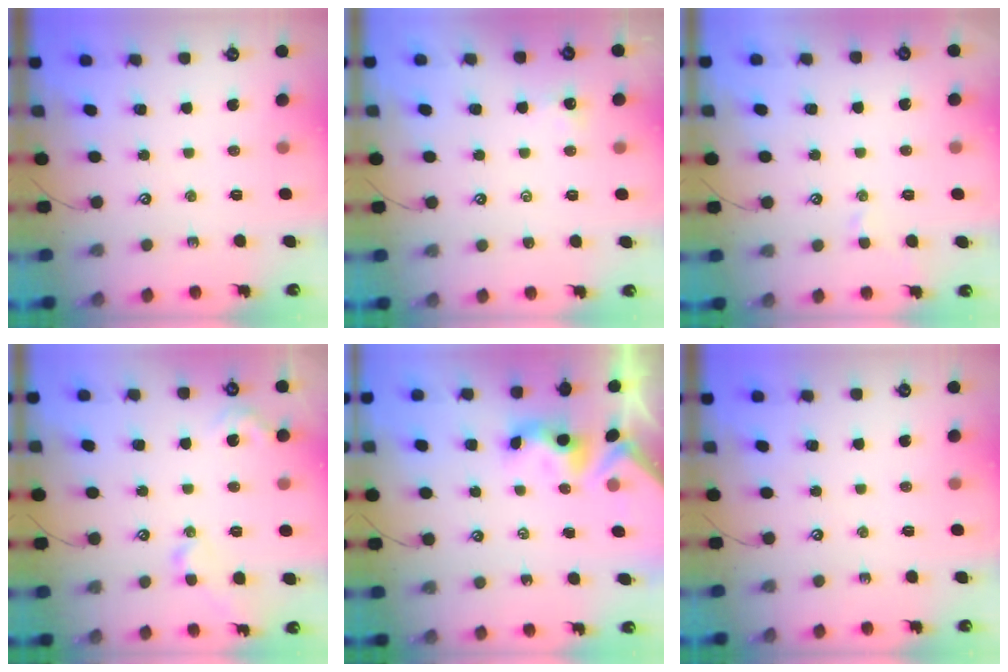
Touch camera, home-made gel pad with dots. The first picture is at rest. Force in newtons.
{"total": 0.0}
{"total": 0.8, "press": 0.7, "slide": 0.5}
{"total": 4.1, "press": 4.0, "slide": 1.0}
{"total": 3.2, "press": 3.2, "slide": 0.5}
{"total": 0.0}